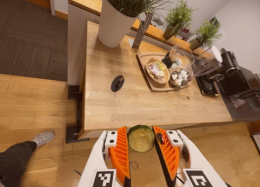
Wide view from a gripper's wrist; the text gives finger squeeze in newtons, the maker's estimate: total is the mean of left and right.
{"total": 6.0, "left": 5.7, "right": 6.3}